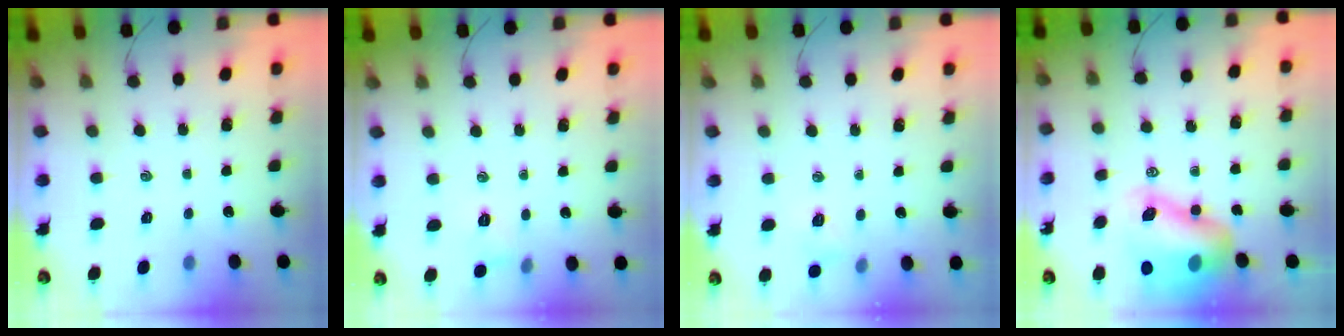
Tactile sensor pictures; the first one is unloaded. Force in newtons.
{"total": 5.4, "press": 5.2, "slide": 1.5}
{"total": 6.1, "press": 6.1, "slide": 1.1}
{"total": 14.6, "press": 14.1, "slide": 3.9}